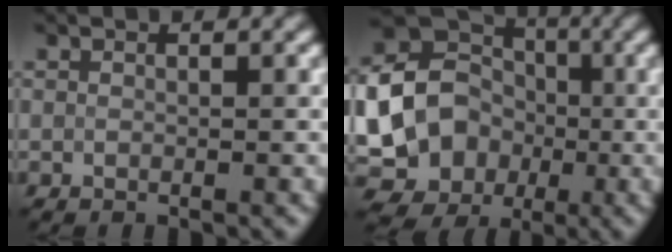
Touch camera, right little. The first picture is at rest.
{"total": 18.9, "force": [-3.3, 17.6, 6.0], "torque": [-0.151, -0.004, -0.081]}